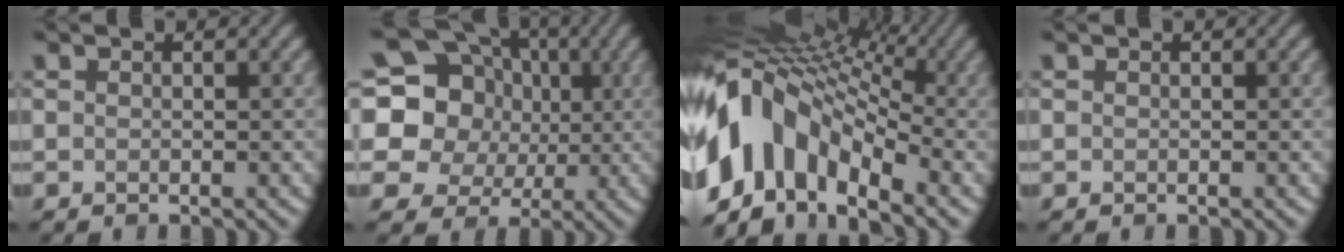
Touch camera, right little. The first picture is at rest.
{"total": 18.2, "force": [3.4, 16.4, 7.0], "torque": [-0.154, 0.021, 0.030]}
{"total": 14.4, "force": [-3.0, 9.4, 10.4], "torque": [-0.217, 0.013, -0.066]}
{"total": 0.0}